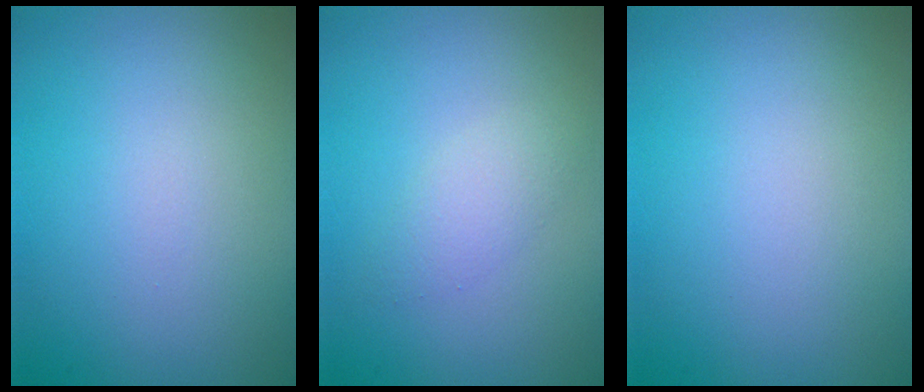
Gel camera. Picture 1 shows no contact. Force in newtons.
{"total": 1.7, "press": 1.7, "slide": 0.1}
{"total": 0.0}